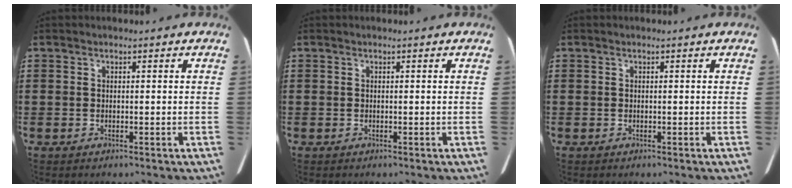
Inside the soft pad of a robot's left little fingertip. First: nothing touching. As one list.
[{"total": 0.0}, {"total": 0.0}]